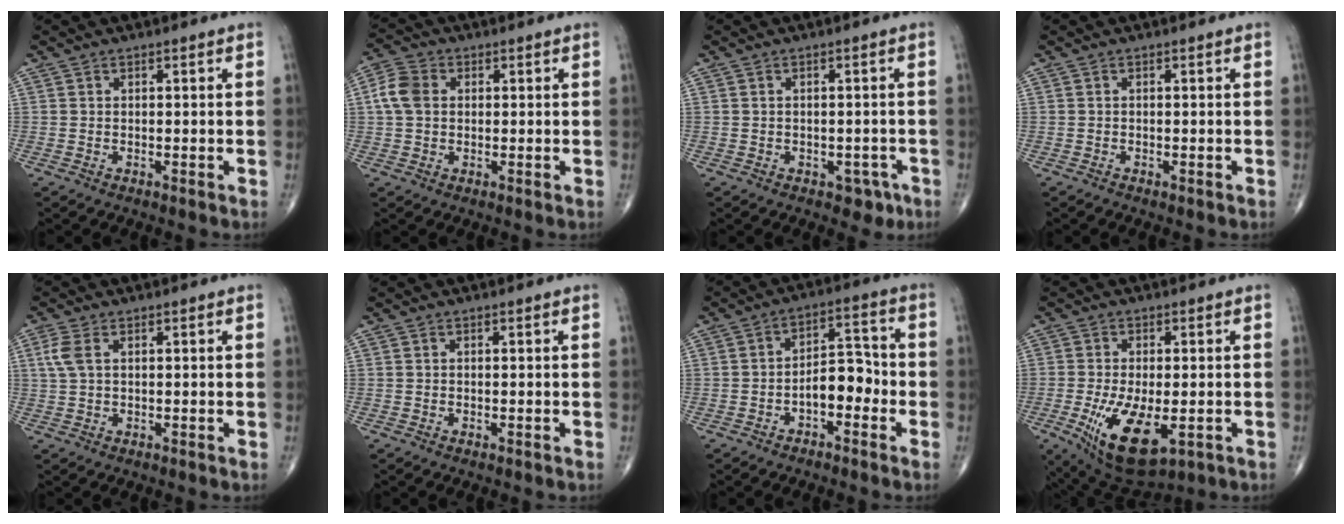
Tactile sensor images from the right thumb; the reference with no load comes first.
{"total": 5.8, "force": [0.7, 4.4, 3.7], "torque": [-0.080, 0.013, 0.009]}
{"total": 3.2, "force": [-1.7, 2.2, 1.7], "torque": [-0.002, 0.006, -0.017]}
{"total": 0.0}
{"total": 3.6, "force": [1.1, 1.9, 2.9], "torque": [-0.083, 0.013, 0.024]}
{"total": 0.0}
{"total": 7.1, "force": [-2.5, 3.9, 5.4], "torque": [-0.059, 0.038, -0.049]}
{"total": 13.3, "force": [-4.1, 6.1, 11.1], "torque": [-0.196, -0.016, -0.051]}